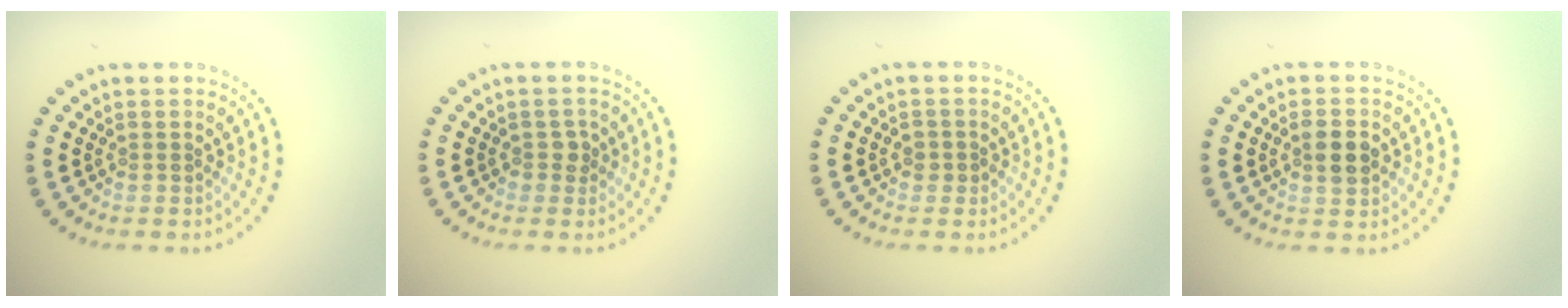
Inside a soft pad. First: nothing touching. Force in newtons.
{"total": 0.9, "press": 0.8, "slide": 0.3}
{"total": 0.9, "press": 0.8, "slide": 0.3}
{"total": 2.5, "press": 2.5, "slide": 0.2}